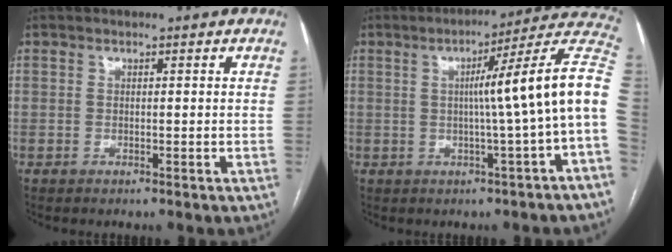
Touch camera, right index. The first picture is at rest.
{"total": 13.4, "force": [-0.4, -1.9, 13.3], "torque": [-0.168, 0.026, -0.013]}